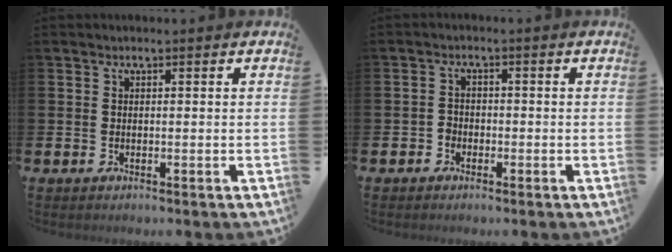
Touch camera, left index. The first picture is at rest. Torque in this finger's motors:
{"motor_torque": [-0.12, 0.02, -0.03, -0.01]}